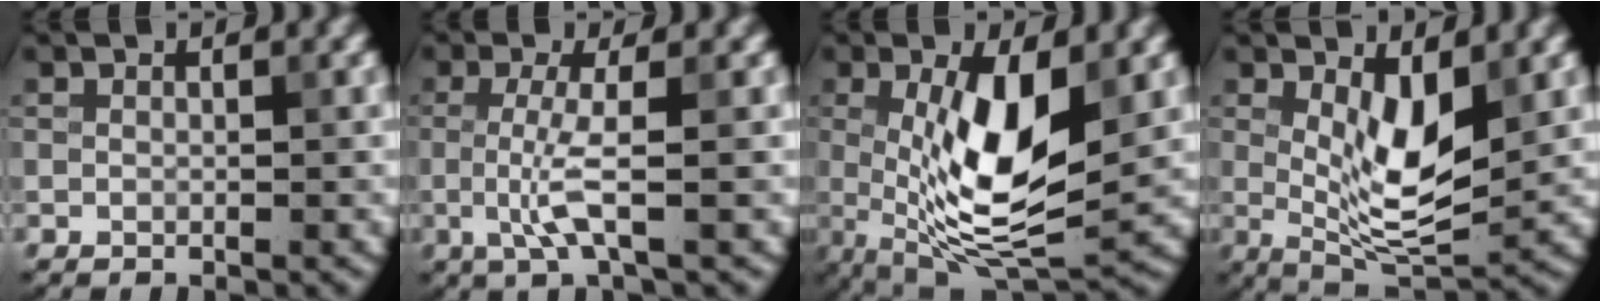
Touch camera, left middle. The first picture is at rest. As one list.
[{"total": 3.4, "force": [-0.4, 0.6, 3.4], "torque": [-0.077, -0.007, -0.010]}, {"total": 9.3, "force": [0.5, 3.3, 8.7], "torque": [-0.166, -0.010, 0.011]}, {"total": 6.1, "force": [1.0, 2.2, 5.6], "torque": [-0.099, -0.016, 0.020]}]